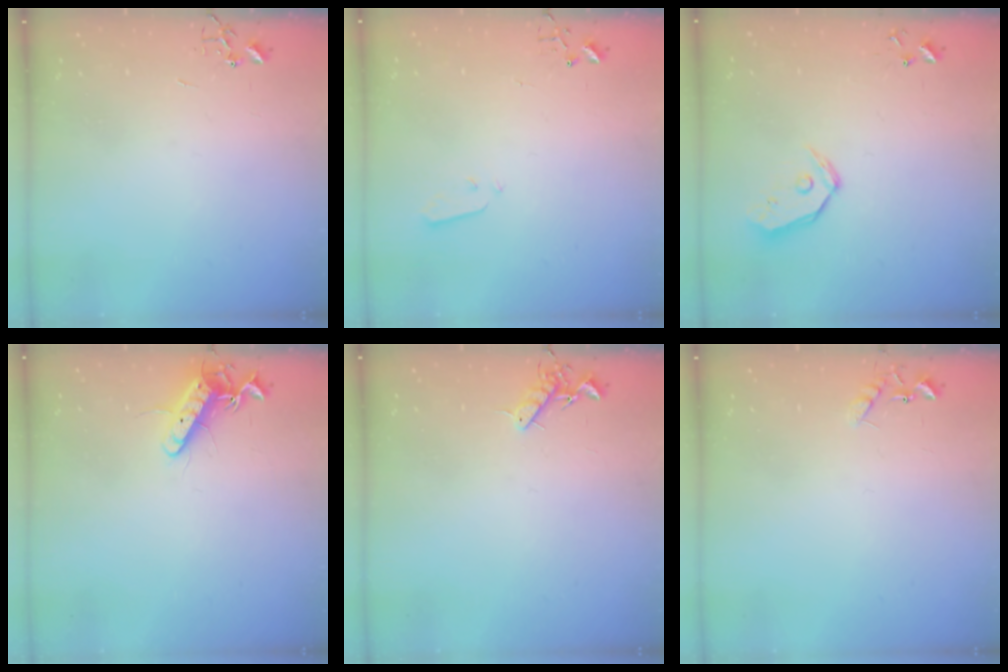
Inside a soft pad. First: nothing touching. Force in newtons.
{"total": 3.2, "press": 3.2, "slide": 0.1}
{"total": 8.7, "press": 8.6, "slide": 1.3}
{"total": 12.5, "press": 12.4, "slide": 1.0}
{"total": 7.2, "press": 7.1, "slide": 1.1}
{"total": 7.6, "press": 7.6, "slide": 0.7}